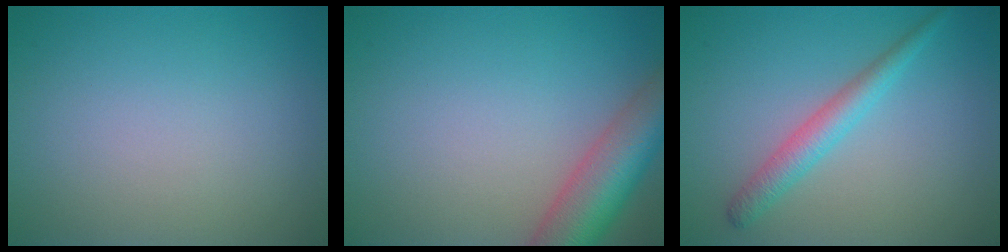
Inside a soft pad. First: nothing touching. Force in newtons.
{"total": 7.1, "press": 7.1, "slide": 0.4}
{"total": 2.6, "press": 2.6, "slide": 0.1}